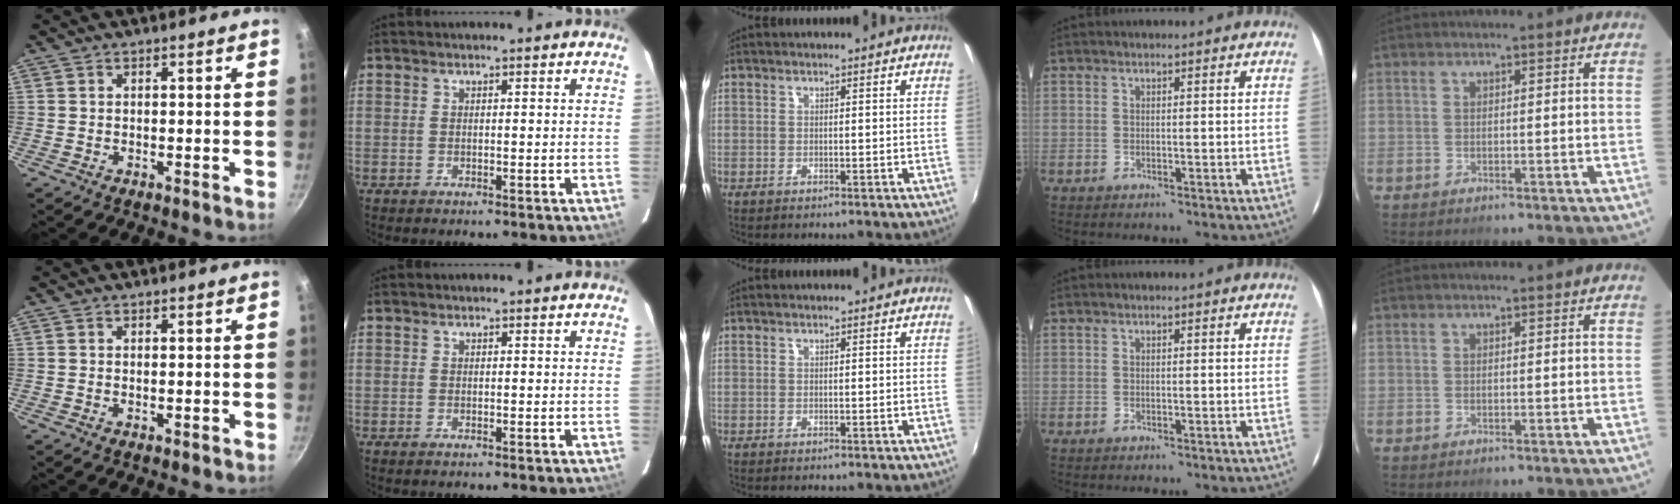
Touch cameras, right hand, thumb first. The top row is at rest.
{}